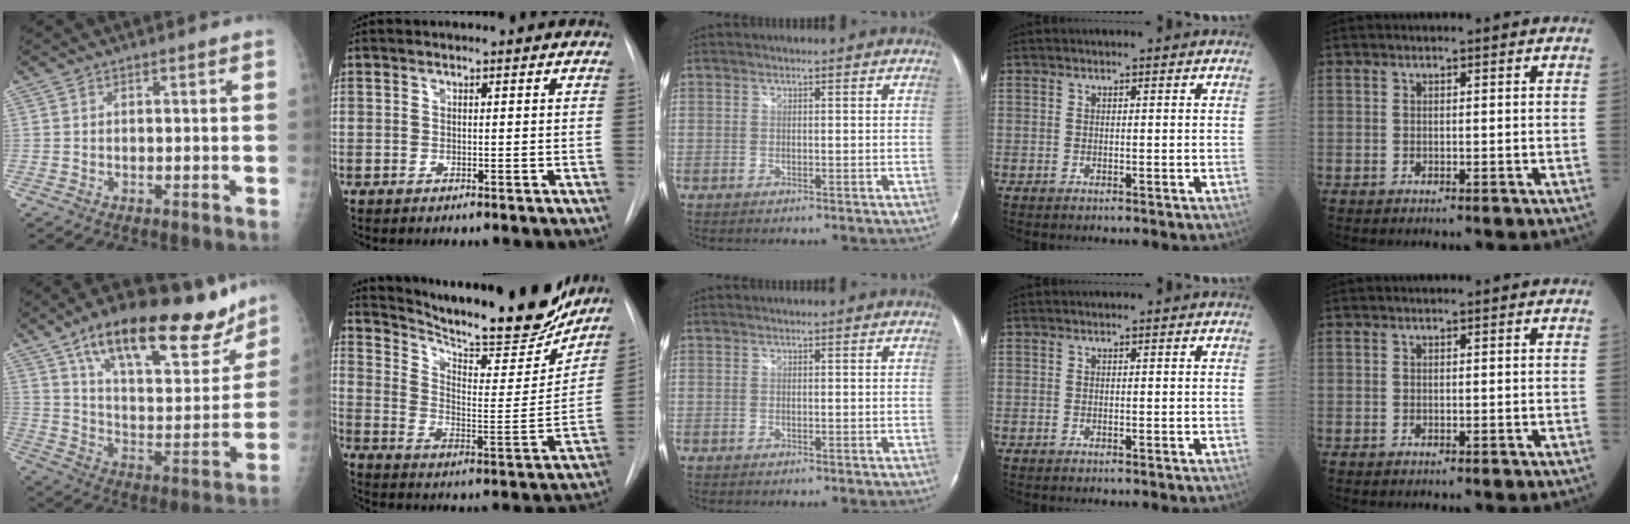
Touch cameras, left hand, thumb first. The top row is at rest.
{"thumb": {"total": 27.5, "force": [18.4, 10.1, 17.8], "torque": [-0.229, -0.052, 0.289]}, "index": {"total": 24.3, "force": [21.2, 4.2, 11.1], "torque": [-0.179, -0.050, 0.296]}}